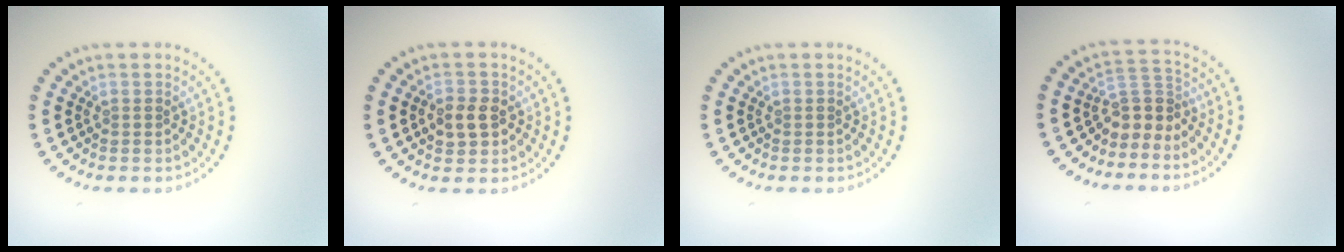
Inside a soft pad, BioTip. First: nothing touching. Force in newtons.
{"total": 2.6, "press": 2.6, "slide": 0.2}
{"total": 0.0}
{"total": 2.8, "press": 1.9, "slide": 2.1}